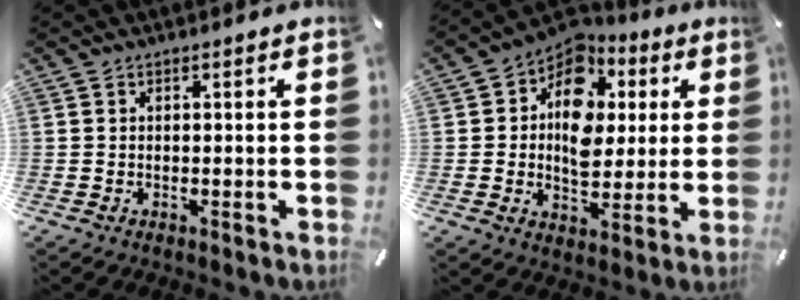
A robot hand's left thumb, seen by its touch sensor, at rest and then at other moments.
{"total": 12.4, "force": [2.2, 9.7, 7.5], "torque": [-0.128, -0.017, 0.042]}